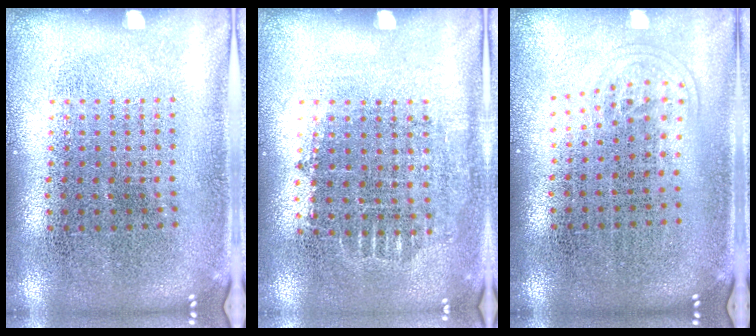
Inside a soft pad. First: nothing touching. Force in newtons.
{"total": 0.7, "press": 0.7, "slide": 0.2}
{"total": 1.0, "press": 0.6, "slide": 0.7}